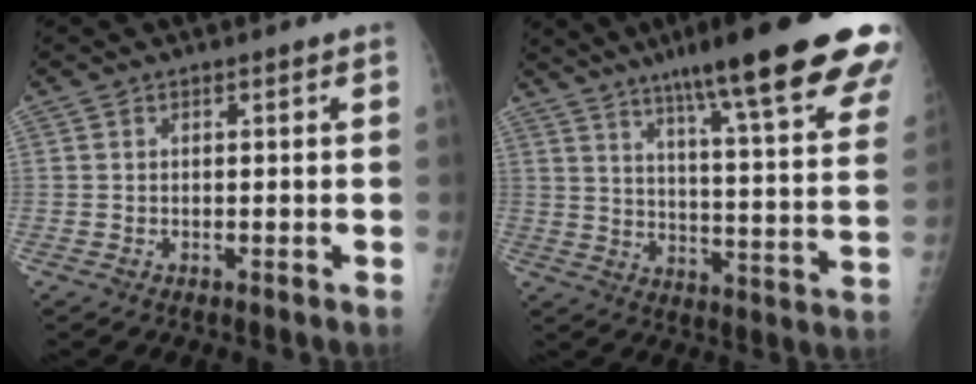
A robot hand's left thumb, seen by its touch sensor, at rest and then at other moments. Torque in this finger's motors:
{"motor_torque": [2.47, 0.93, 2.32, -0.44, 0.27]}